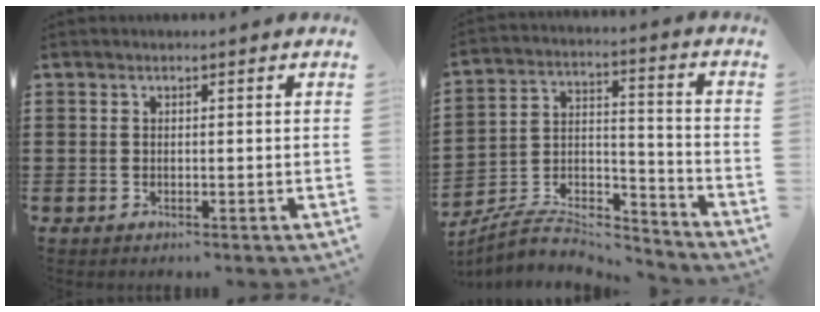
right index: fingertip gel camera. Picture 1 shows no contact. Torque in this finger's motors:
{"motor_torque": [-1.04, 0.37, -0.72, -0.21]}